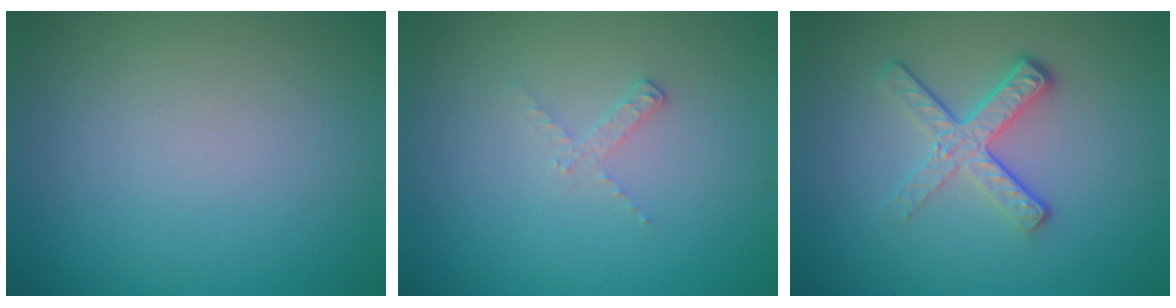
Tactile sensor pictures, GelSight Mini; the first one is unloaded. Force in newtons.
{"total": 1.1, "press": 1.1, "slide": 0.2}
{"total": 4.1, "press": 2.7, "slide": 3.1}